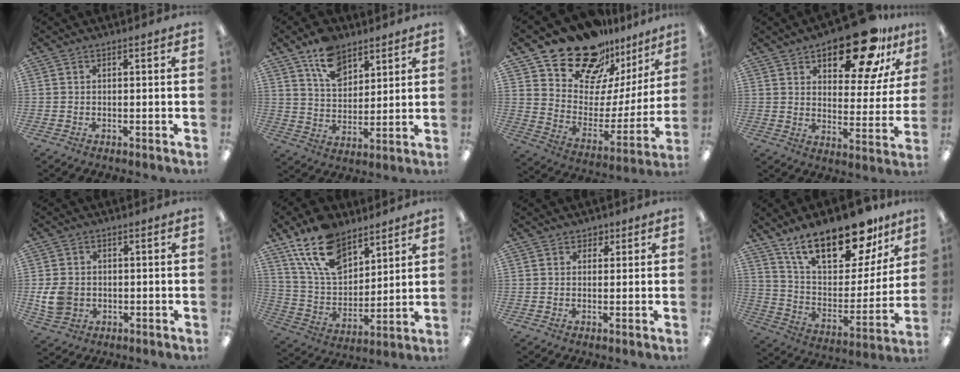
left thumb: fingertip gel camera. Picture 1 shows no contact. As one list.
[{"total": 11.2, "force": [7.8, 6.6, 4.7], "torque": [-0.079, -0.035, 0.144]}, {"total": 19.1, "force": [15.9, 9.0, 5.6], "torque": [-0.108, -0.121, 0.281]}, {"total": 19.0, "force": [13.7, 8.0, 10.4], "torque": [-0.143, -0.086, 0.227]}, {"total": 7.3, "force": [-0.4, 6.2, 3.8], "torque": [-0.081, 0.010, -0.003]}, {"total": 16.3, "force": [10.6, 8.9, 8.6], "torque": [-0.165, -0.039, 0.198]}, {"total": 2.1, "force": [1.2, 1.7, 0.4], "torque": [-0.002, 0.000, 0.020]}, {"total": 23.9, "force": [17.3, 9.4, 13.7], "torque": [-0.222, -0.108, 0.298]}]